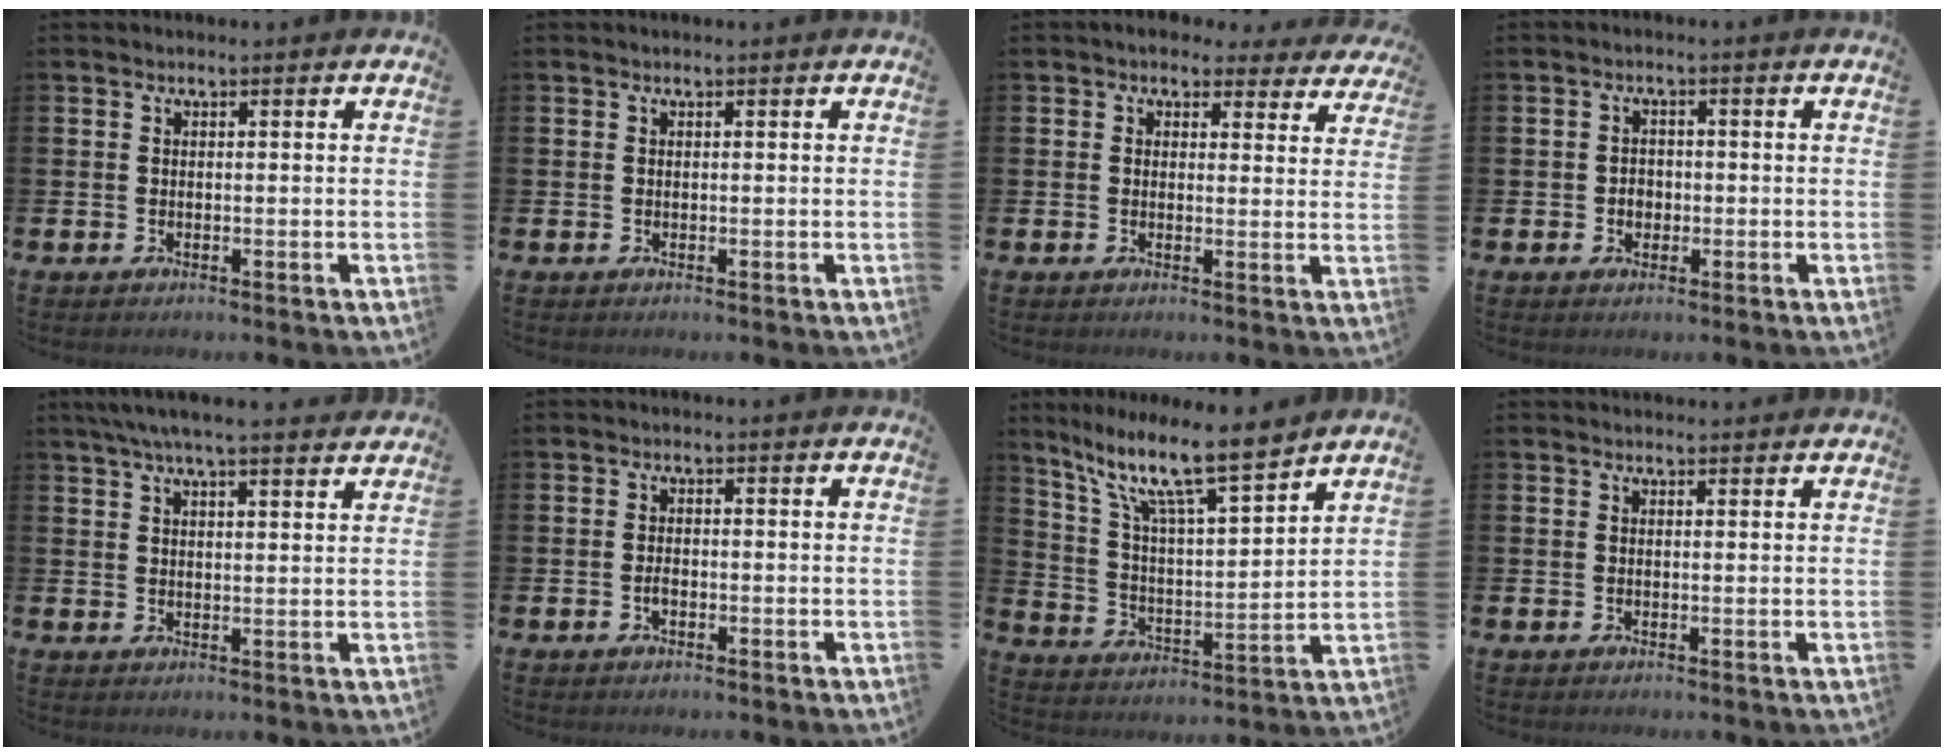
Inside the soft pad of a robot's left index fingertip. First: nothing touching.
{"total": 0.0}
{"total": 3.4, "force": [2.9, 1.6, 0.5], "torque": [-0.013, -0.015, 0.049]}
{"total": 2.1, "force": [-0.3, 1.8, 0.9], "torque": [-0.003, 0.000, -0.013]}
{"total": 5.8, "force": [5.3, 0.3, 2.4], "torque": [-0.059, -0.010, 0.098]}
{"total": 1.2, "force": [-0.4, 0.7, 0.9], "torque": [-0.016, 0.000, -0.009]}
{"total": 11.9, "force": [9.6, 2.0, 6.8], "torque": [-0.156, -0.058, 0.160]}
{"total": 1.0, "force": [1.0, 0.2, 0.0], "torque": [0.006, -0.001, 0.017]}